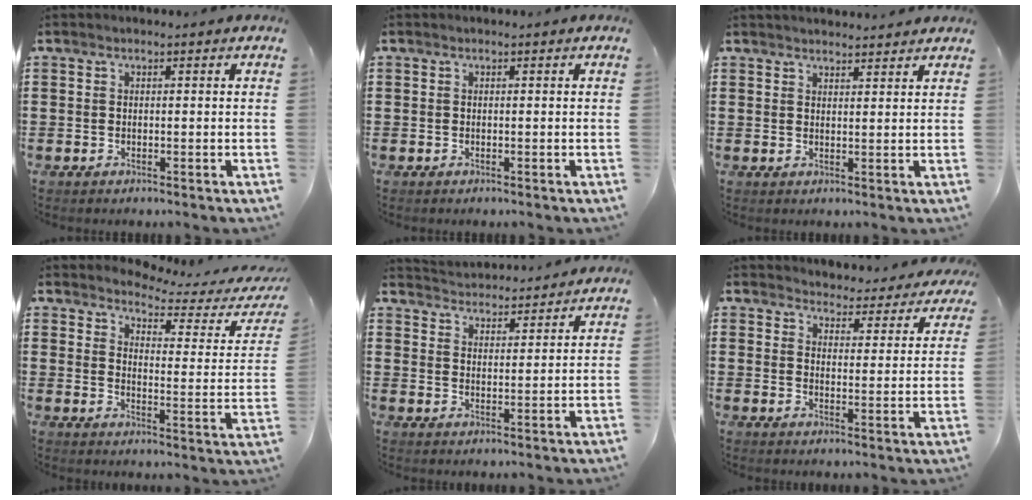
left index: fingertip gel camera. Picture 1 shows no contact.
{"total": 0.0}
{"total": 2.0, "force": [2.0, 0.0, -0.1], "torque": [-0.003, -0.002, 0.039]}
{"total": 3.2, "force": [3.0, 0.4, 1.2], "torque": [-0.036, -0.029, 0.042]}
{"total": 3.5, "force": [3.5, 0.1, -0.4], "torque": [-0.007, -0.021, 0.061]}
{"total": 4.1, "force": [4.1, 0.2, -0.1], "torque": [-0.013, -0.032, 0.068]}